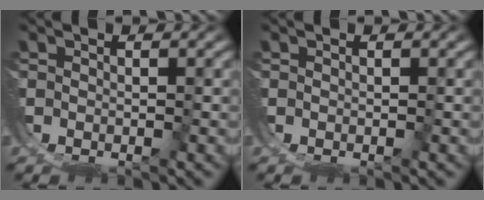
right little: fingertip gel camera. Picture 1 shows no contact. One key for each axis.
{"total": 0.0}